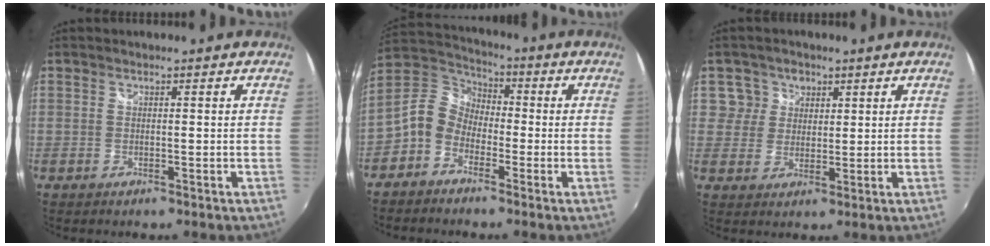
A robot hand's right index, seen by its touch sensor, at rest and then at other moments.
{"total": 8.6, "force": [-3.6, 6.6, 4.2], "torque": [-0.098, 0.027, -0.086]}
{"total": 4.8, "force": [1.7, 4.5, 0.2], "torque": [0.013, 0.020, 0.027]}